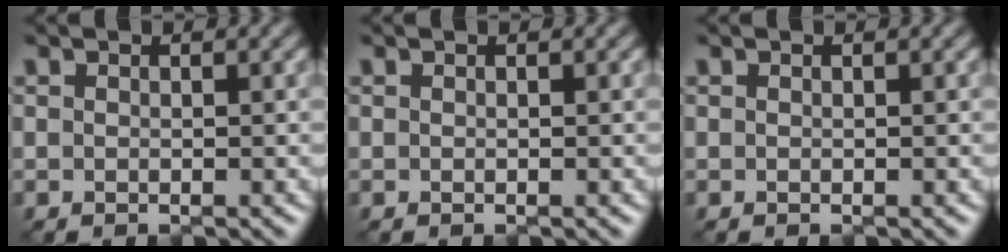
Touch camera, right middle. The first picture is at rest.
{"total": 0.0}
{"total": 0.0}